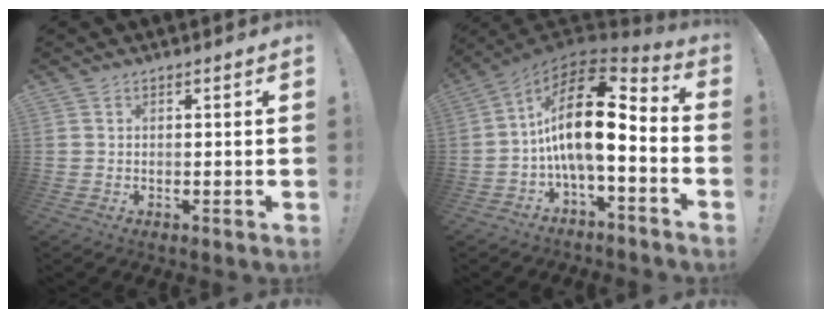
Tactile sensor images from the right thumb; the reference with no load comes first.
{"total": 19.0, "force": [1.0, 8.0, 17.3], "torque": [-0.308, -0.004, 0.018]}